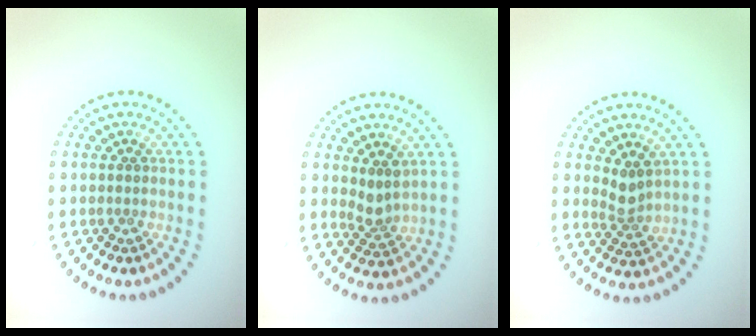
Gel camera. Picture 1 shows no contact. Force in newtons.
{"total": 1.9, "press": 1.4, "slide": 1.3}
{"total": 2.0, "press": 1.5, "slide": 1.3}